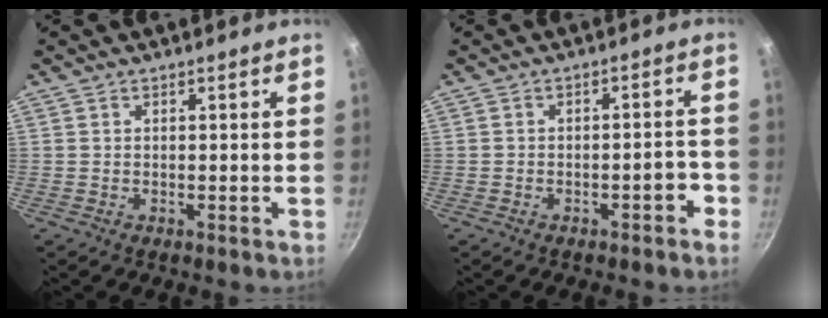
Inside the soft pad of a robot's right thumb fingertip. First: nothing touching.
{"total": 3.4, "force": [-2.0, 1.4, 2.4], "torque": [-0.019, 0.030, -0.020]}